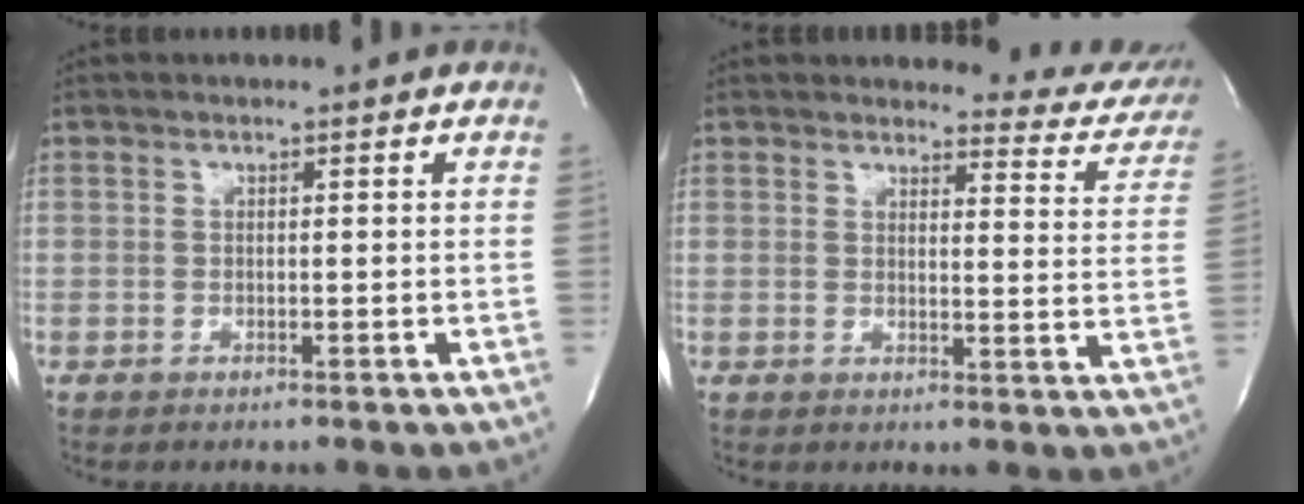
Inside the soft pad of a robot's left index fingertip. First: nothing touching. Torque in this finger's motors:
{"motor_torque": [0.64, -0.68, 0.38, 0.05]}